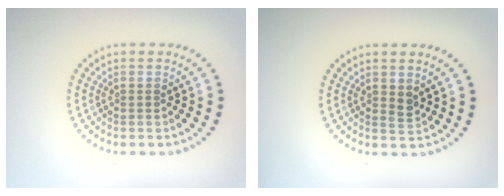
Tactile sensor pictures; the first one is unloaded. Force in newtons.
{"total": 1.0, "press": 1.0, "slide": 0.3}